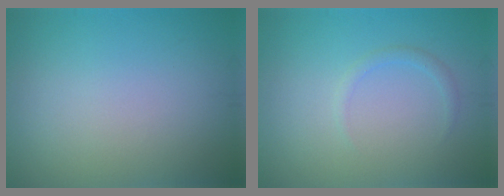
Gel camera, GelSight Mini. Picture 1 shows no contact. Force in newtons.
{"total": 1.0, "press": 1.0, "slide": 0.0}